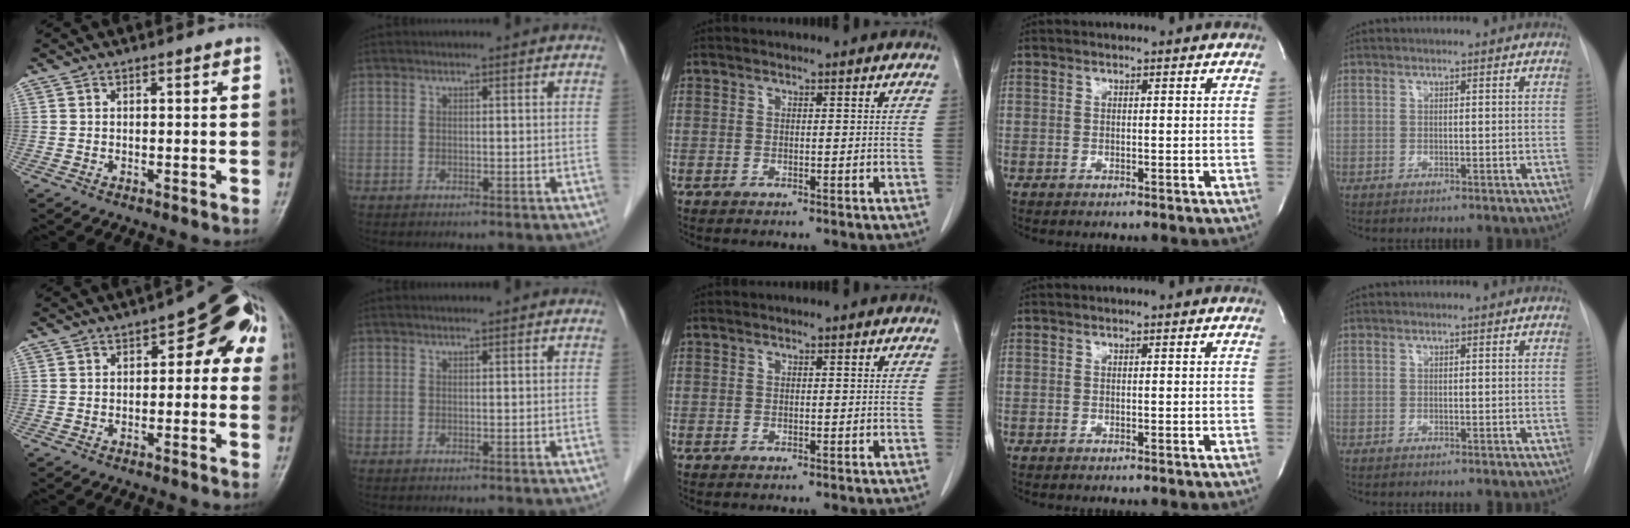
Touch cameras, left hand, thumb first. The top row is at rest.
{"thumb": {"total": 9.0, "force": [1.7, 4.8, 7.5], "torque": [-0.048, 0.026, 0.006]}, "index": {"total": 0.8, "force": [0.7, 0.0, 0.4], "torque": [-0.007, 0.005, 0.013]}}